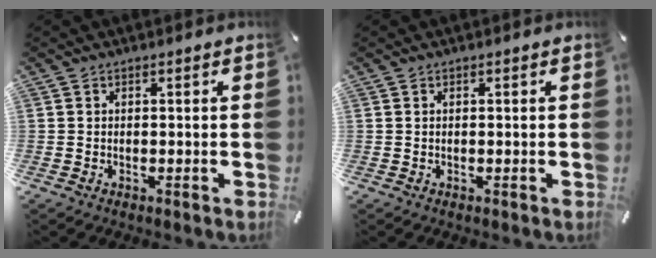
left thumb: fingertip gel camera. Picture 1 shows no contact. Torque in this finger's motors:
{"motor_torque": [0.21, 0.25, 0.00, 0.10, 0.02]}